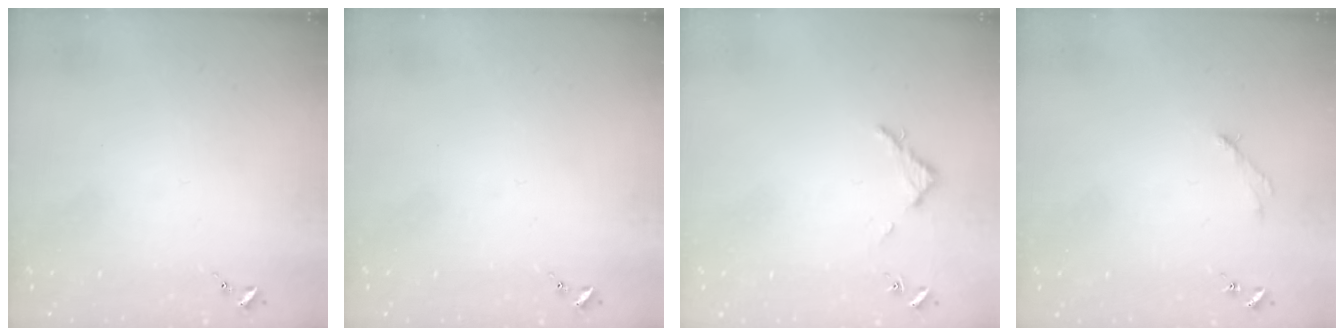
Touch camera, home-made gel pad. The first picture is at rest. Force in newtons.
{"total": 0.0}
{"total": 2.8, "press": 2.8, "slide": 0.3}
{"total": 2.5, "press": 2.5, "slide": 0.3}